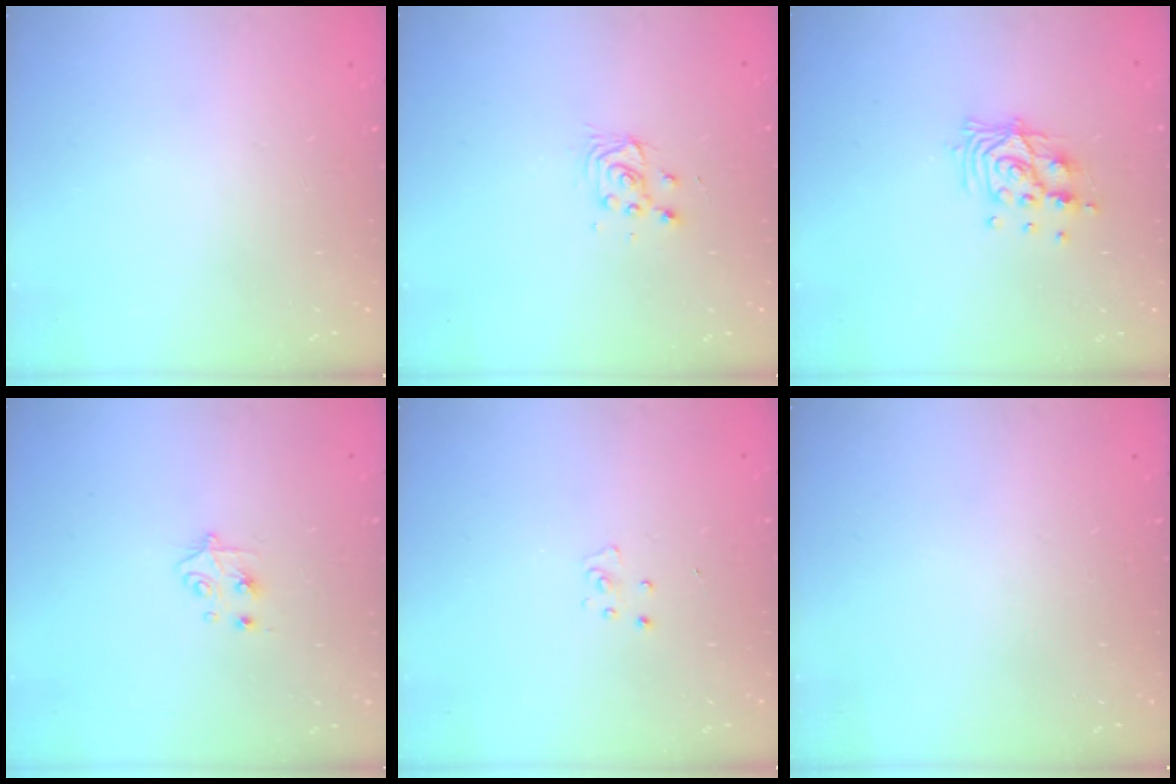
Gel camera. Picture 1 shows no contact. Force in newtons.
{"total": 3.1, "press": 3.1, "slide": 0.3}
{"total": 11.0, "press": 11.0, "slide": 1.3}
{"total": 4.8, "press": 4.8, "slide": 0.6}
{"total": 2.7, "press": 2.7, "slide": 0.3}
{"total": 0.0}